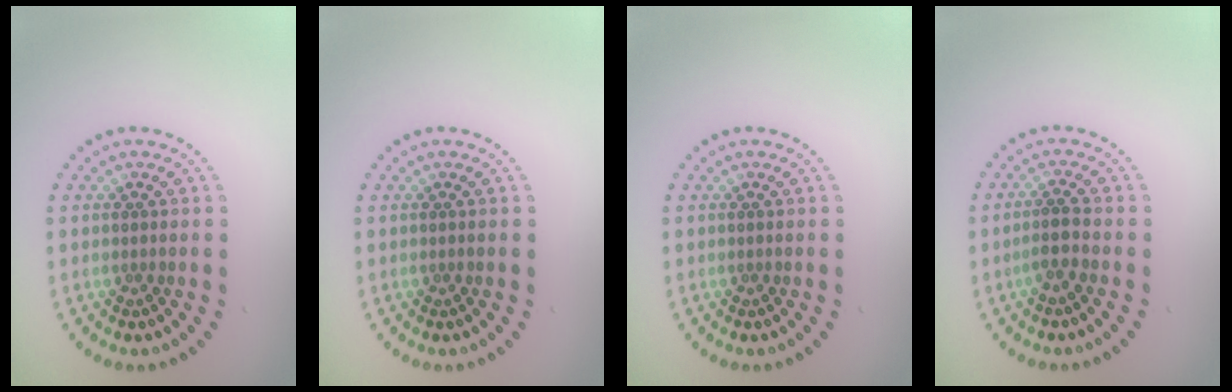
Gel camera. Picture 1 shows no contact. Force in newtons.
{"total": 0.0}
{"total": 0.0}
{"total": 1.9, "press": 1.5, "slide": 1.1}